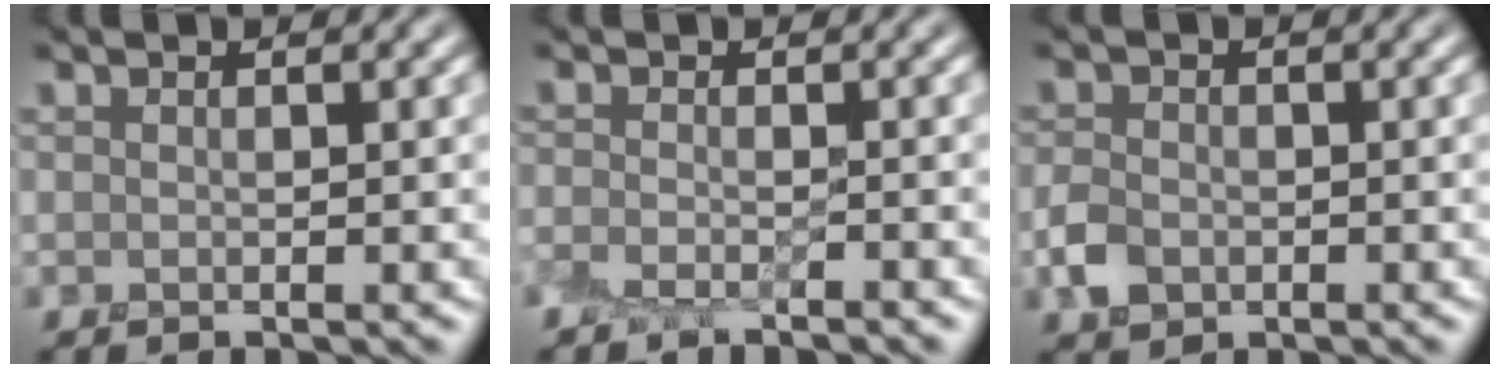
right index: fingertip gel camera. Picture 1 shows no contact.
{"total": 1.9, "force": [-1.8, 0.2, 0.5], "torque": [-0.010, -0.004, -0.039]}
{"total": 2.1, "force": [-0.9, 1.7, 0.9], "torque": [-0.019, 0.001, -0.023]}